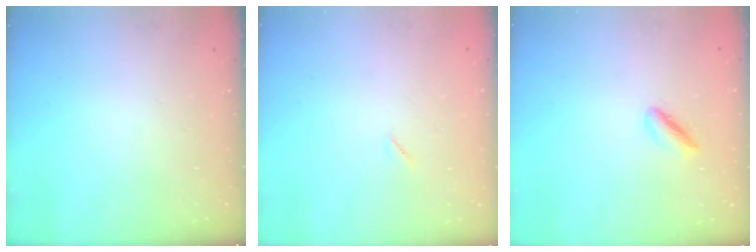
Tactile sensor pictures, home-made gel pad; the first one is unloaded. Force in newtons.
{"total": 1.6, "press": 1.6, "slide": 0.1}
{"total": 1.9, "press": 1.8, "slide": 0.4}